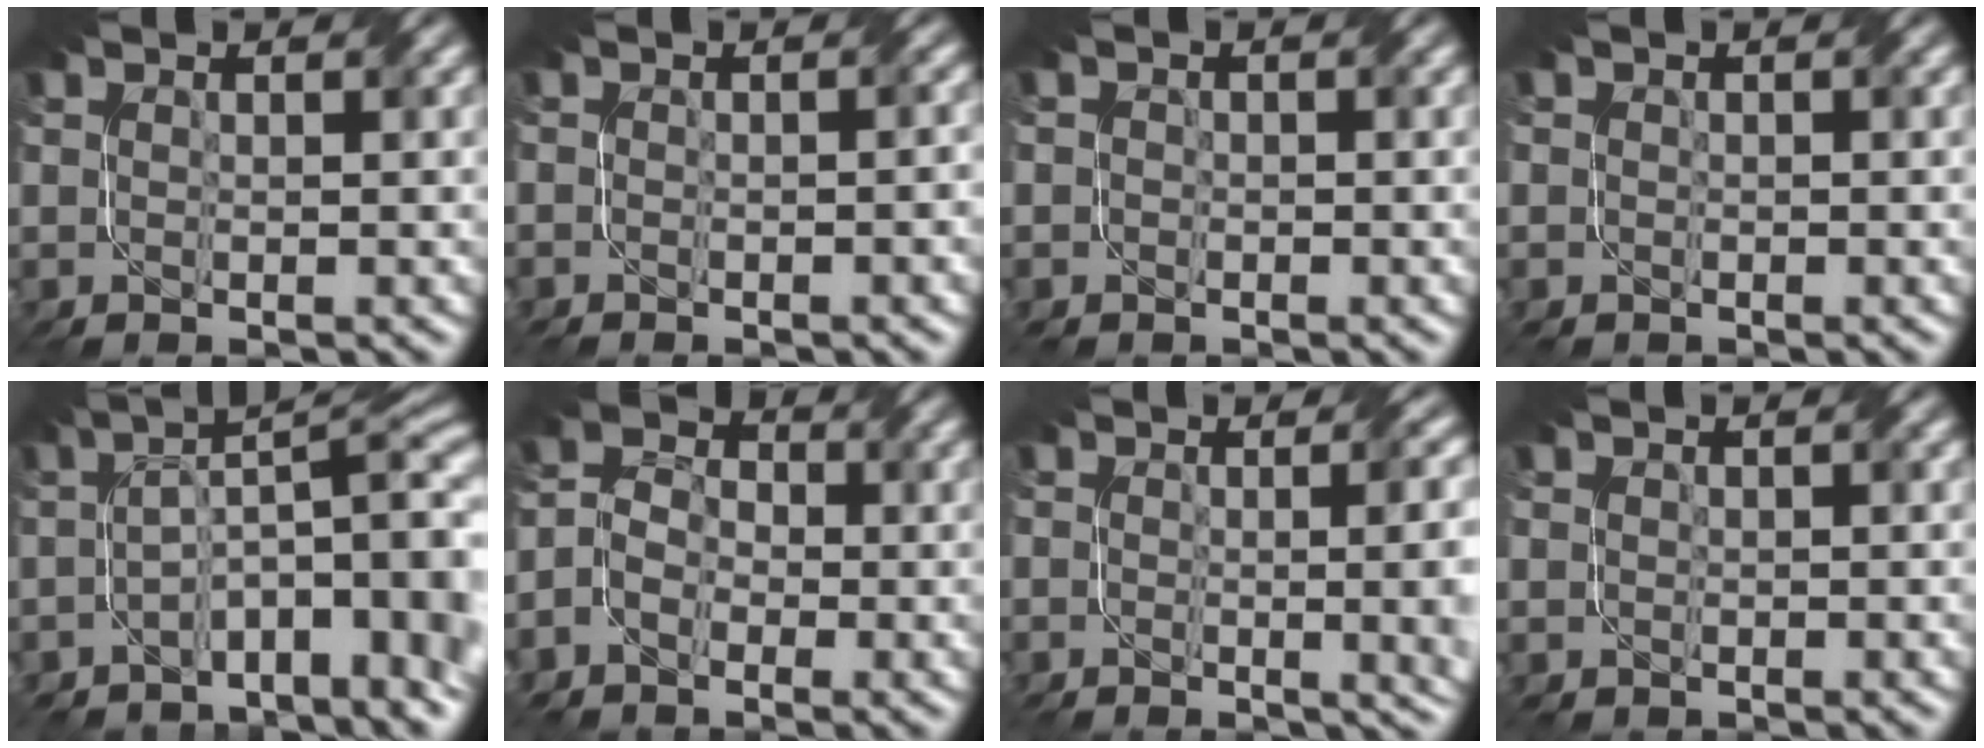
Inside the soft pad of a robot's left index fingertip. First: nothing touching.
{"total": 1.7, "force": [-1.7, 0.2, 0.2], "torque": [0.020, 0.005, -0.019]}
{"total": 1.6, "force": [-1.1, 0.6, -1.0], "torque": [0.025, -0.007, -0.006]}
{"total": 1.6, "force": [-0.9, 0.7, -1.1], "torque": [0.024, -0.008, 0.000]}
{"total": 7.3, "force": [-3.4, 2.0, 6.1], "torque": [-0.089, 0.002, -0.043]}
{"total": 3.9, "force": [-2.9, 2.5, 0.8], "torque": [-0.018, 0.002, -0.039]}
{"total": 7.2, "force": [-1.4, 3.3, 6.3], "torque": [-0.016, 0.005, -0.005]}
{"total": 1.5, "force": [-0.9, 0.3, -1.1], "torque": [0.021, -0.008, 0.005]}